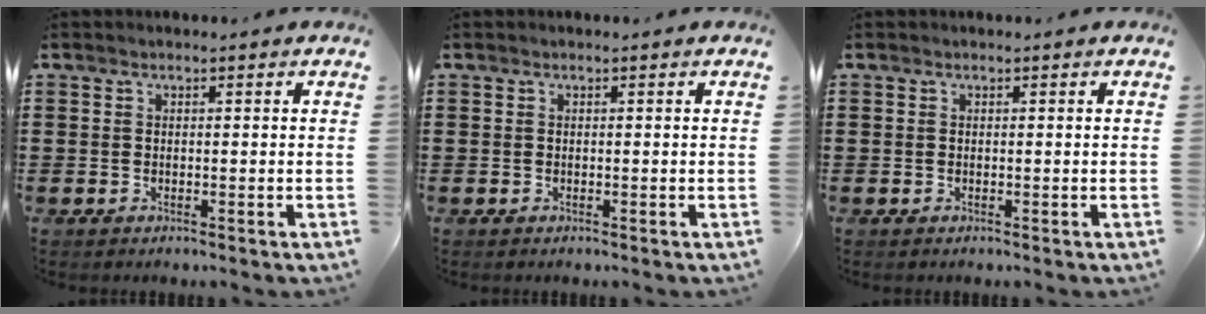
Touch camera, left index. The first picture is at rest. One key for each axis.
{"total": 0.0}
{"total": 0.0}